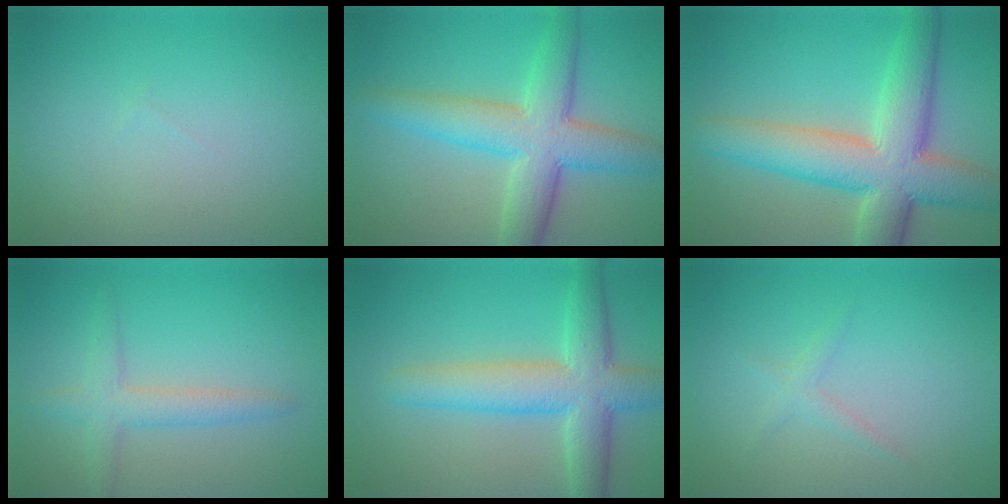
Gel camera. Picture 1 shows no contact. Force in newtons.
{"total": 7.5, "press": 7.5, "slide": 0.2}
{"total": 9.8, "press": 9.8, "slide": 0.5}
{"total": 2.9, "press": 2.9, "slide": 0.2}
{"total": 6.7, "press": 6.7, "slide": 0.2}
{"total": 1.1, "press": 1.1, "slide": 0.0}